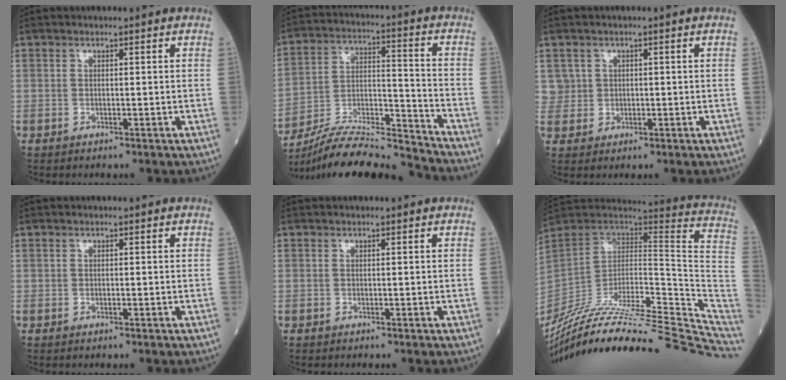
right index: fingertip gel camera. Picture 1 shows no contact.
{"total": 15.8, "force": [-15.2, -1.0, 4.0], "torque": [-0.074, 0.018, -0.269]}
{"total": 2.5, "force": [0.8, 2.4, -0.2], "torque": [0.015, 0.007, 0.015]}
{"total": 0.0}
{"total": 0.0}
{"total": 32.6, "force": [-29.1, 1.2, 14.7], "torque": [-0.150, -0.011, -0.420]}